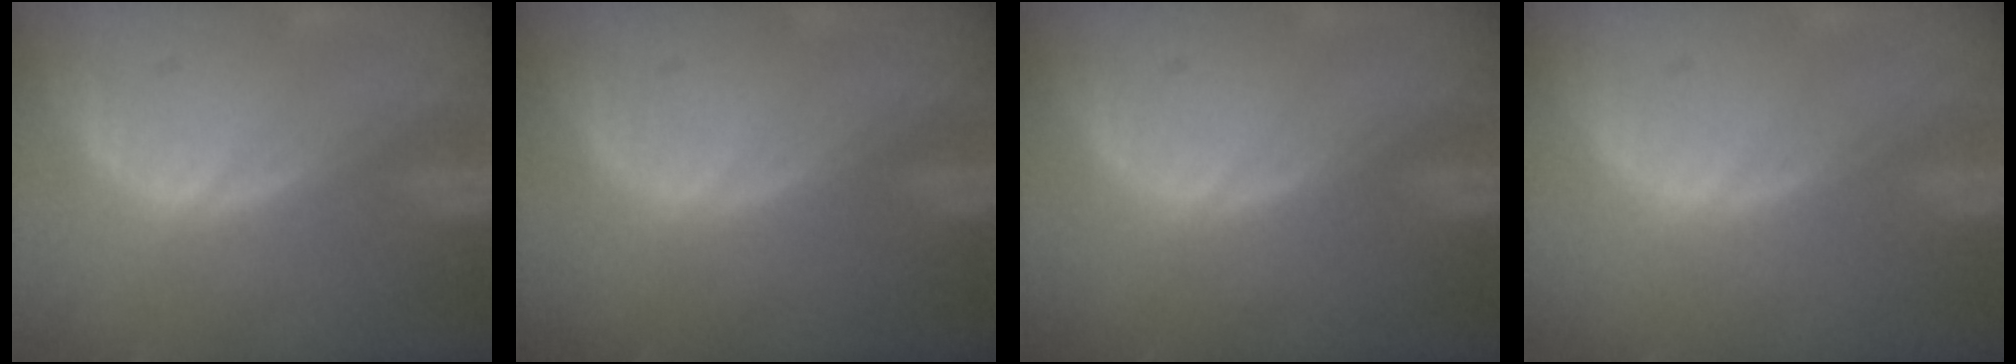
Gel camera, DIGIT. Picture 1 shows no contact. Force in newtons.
{"total": 0.0}
{"total": 0.0}
{"total": 0.0}